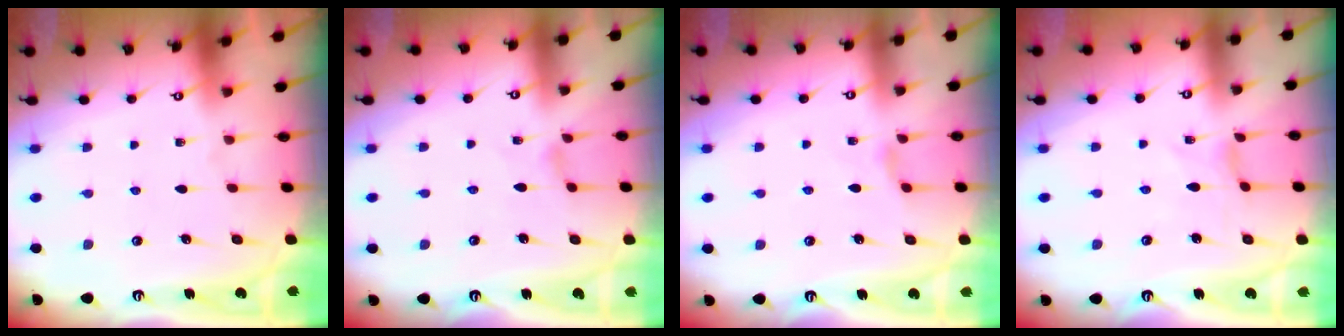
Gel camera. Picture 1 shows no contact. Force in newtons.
{"total": 0.0}
{"total": 2.6, "press": 2.6, "slide": 0.6}
{"total": 0.0}